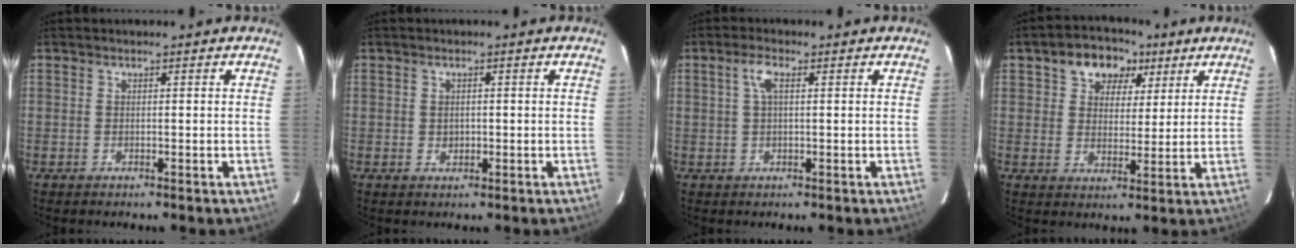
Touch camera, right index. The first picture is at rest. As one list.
[{"total": 1.4, "force": [-0.1, 1.3, 0.6], "torque": [-0.006, 0.002, 0.000]}, {"total": 3.0, "force": [0.9, 1.0, 2.7], "torque": [-0.057, 0.008, 0.017]}, {"total": 9.2, "force": [4.7, 6.8, 4.1], "torque": [-0.078, 0.023, 0.075]}]